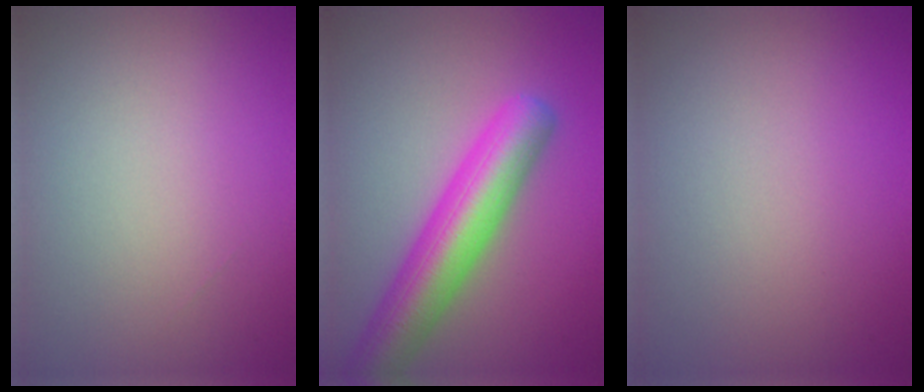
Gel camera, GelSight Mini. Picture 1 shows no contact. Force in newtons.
{"total": 7.8, "press": 7.8, "slide": 0.3}
{"total": 0.0}